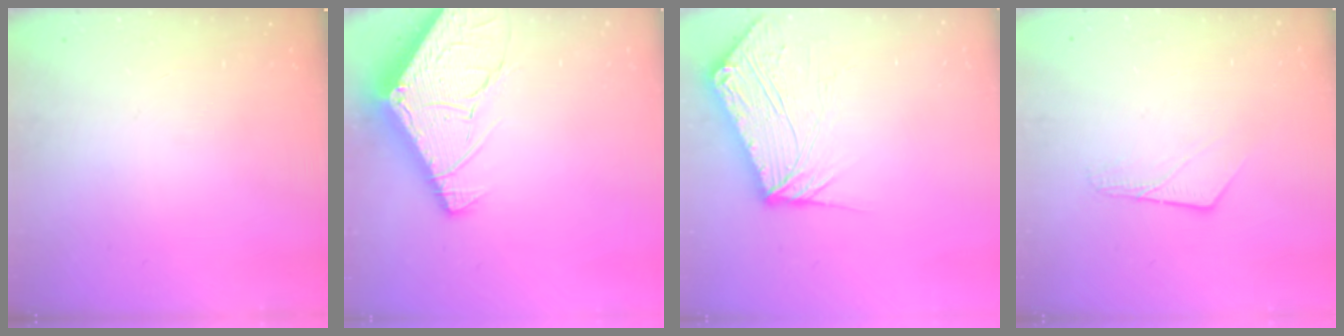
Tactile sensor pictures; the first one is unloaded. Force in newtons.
{"total": 15.4, "press": 15.3, "slide": 1.6}
{"total": 11.2, "press": 11.1, "slide": 1.4}
{"total": 6.6, "press": 6.5, "slide": 0.5}